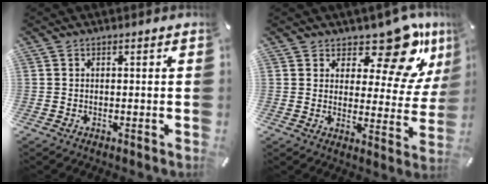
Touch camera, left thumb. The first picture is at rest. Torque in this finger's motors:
{"motor_torque": [1.25, 0.50, 0.39, -0.03, 0.04]}